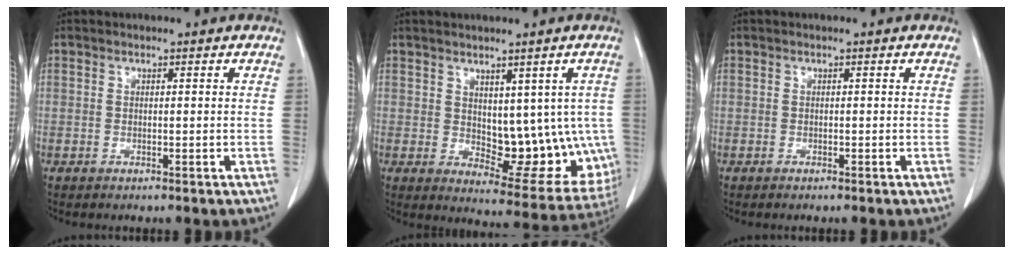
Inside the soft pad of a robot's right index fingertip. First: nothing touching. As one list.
[{"total": 12.5, "force": [0.4, 7.0, 10.3], "torque": [-0.107, 0.000, 0.027]}, {"total": 0.0}]